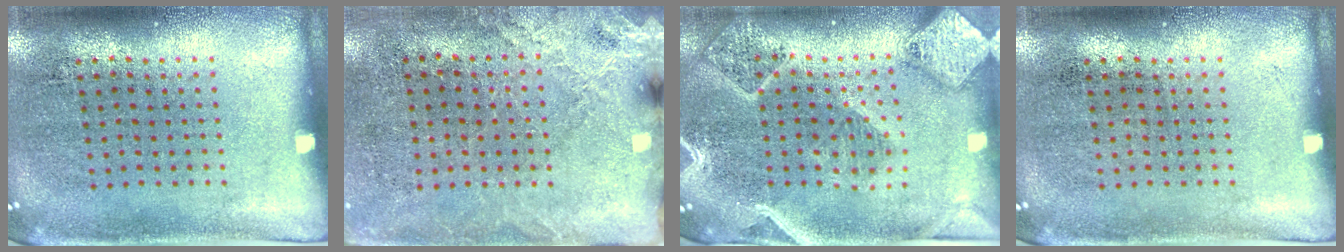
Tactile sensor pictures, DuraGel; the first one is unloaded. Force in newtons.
{"total": 2.6, "press": 2.4, "slide": 1.0}
{"total": 2.7, "press": 2.4, "slide": 1.3}
{"total": 0.0}